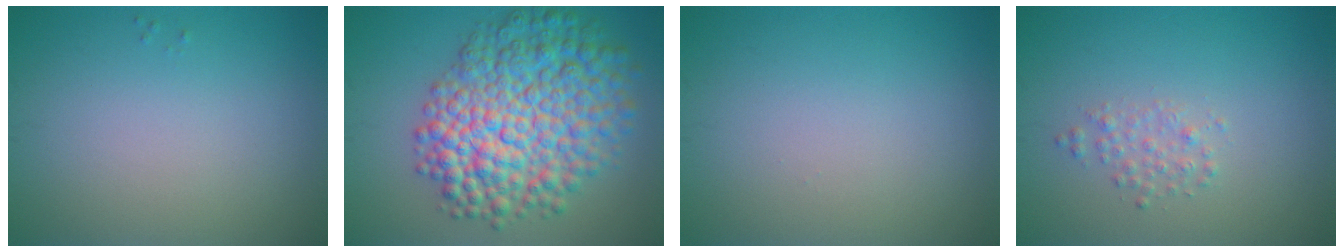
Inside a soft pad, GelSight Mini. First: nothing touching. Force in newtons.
{"total": 10.9, "press": 10.9, "slide": 0.2}
{"total": 0.0}
{"total": 1.4, "press": 1.4, "slide": 0.0}